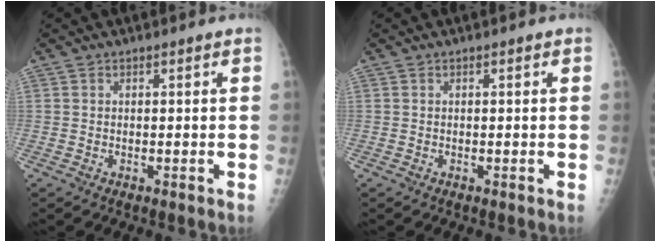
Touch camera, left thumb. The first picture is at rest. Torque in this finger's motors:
{"motor_torque": [0.00, 0.00, 0.00, 0.00, 0.00]}